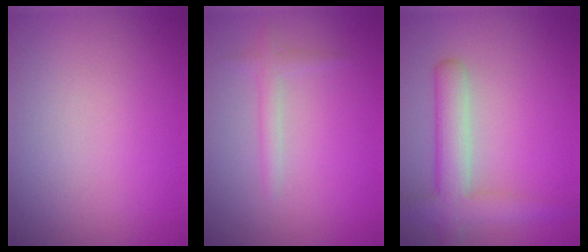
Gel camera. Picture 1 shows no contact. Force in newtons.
{"total": 1.3, "press": 1.3, "slide": 0.0}
{"total": 4.3, "press": 4.3, "slide": 0.3}